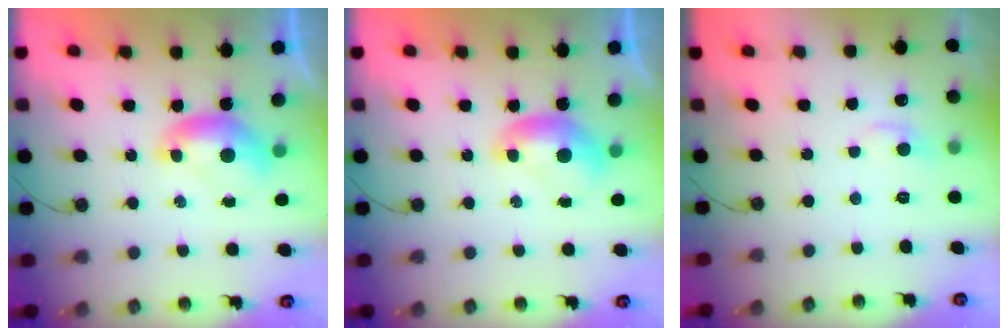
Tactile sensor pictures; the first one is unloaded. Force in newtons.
{"total": 0.0}
{"total": 0.8, "press": 0.1, "slide": 0.8}